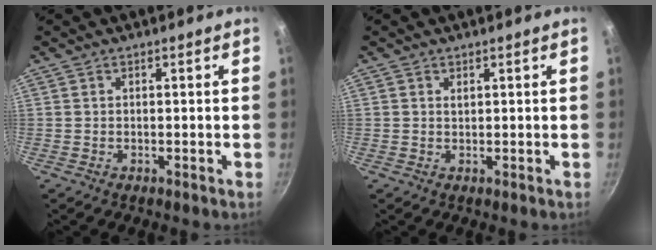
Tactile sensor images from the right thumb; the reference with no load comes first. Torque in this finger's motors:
{"motor_torque": [-0.09, -0.16, 0.78, 0.05, -0.02]}